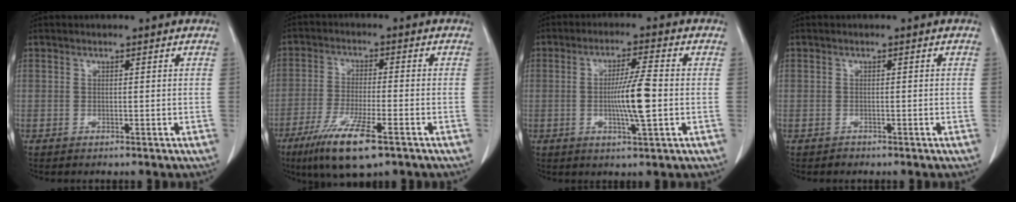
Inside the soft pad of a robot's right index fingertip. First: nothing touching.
{"total": 10.5, "force": [-6.2, 1.5, 8.3], "torque": [-0.160, -0.026, -0.106]}
{"total": 7.4, "force": [-0.8, 0.0, 7.4], "torque": [-0.130, -0.006, -0.014]}
{"total": 0.8, "force": [-0.5, 0.5, -0.2], "torque": [-0.002, 0.002, -0.013]}